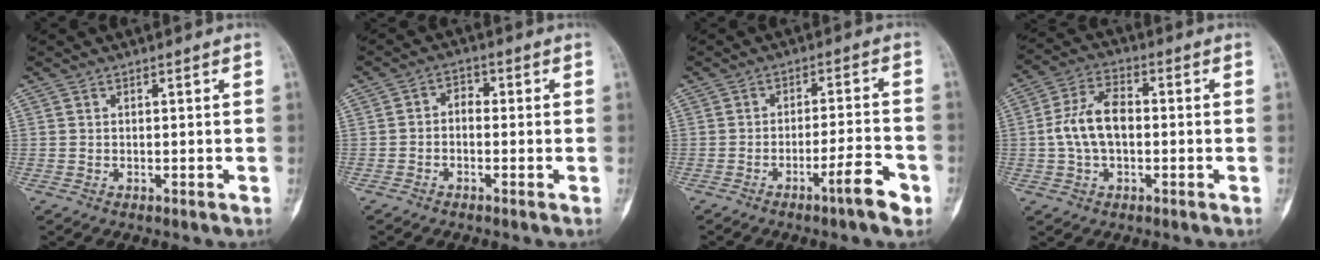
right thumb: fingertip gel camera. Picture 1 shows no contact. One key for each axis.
{"total": 2.9, "fx": -0.6, "fy": 2.1, "fz": 1.8, "tx": -0.010, "ty": 0.017, "tz": -0.023}
{"total": 7.0, "fx": -3.9, "fy": 0.8, "fz": 5.7, "tx": -0.089, "ty": 0.026, "tz": -0.058}
{"total": 9.6, "fx": -0.4, "fy": 5.8, "fz": 7.7, "tx": -0.139, "ty": 0.025, "tz": -0.015}